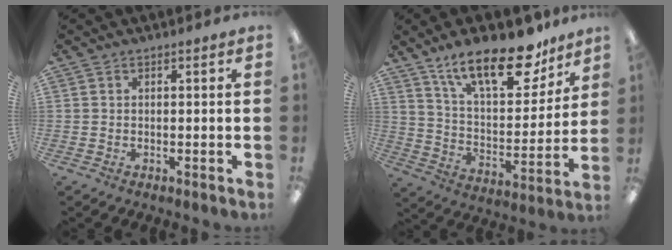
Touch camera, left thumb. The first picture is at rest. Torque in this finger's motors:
{"motor_torque": [1.23, 1.23, 1.43, -1.34, 0.23]}